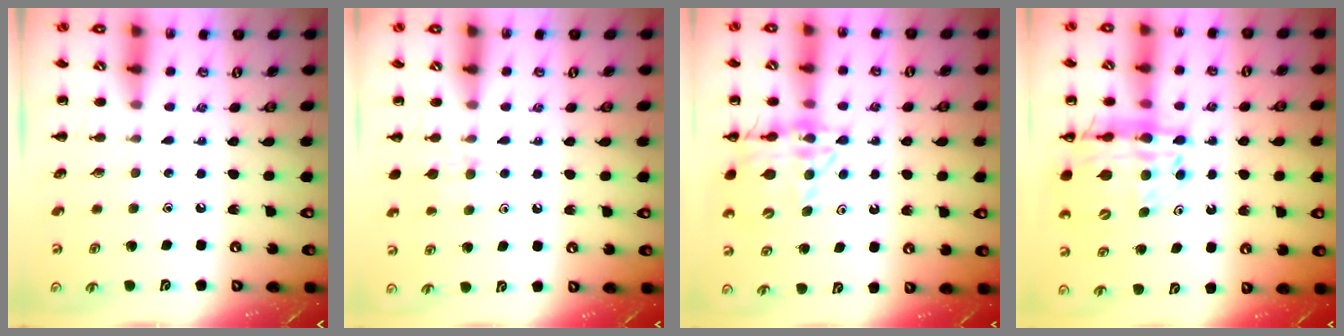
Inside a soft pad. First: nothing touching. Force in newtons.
{"total": 7.9, "press": 7.6, "slide": 2.1}
{"total": 13.6, "press": 13.2, "slide": 3.0}
{"total": 16.5, "press": 15.9, "slide": 4.4}